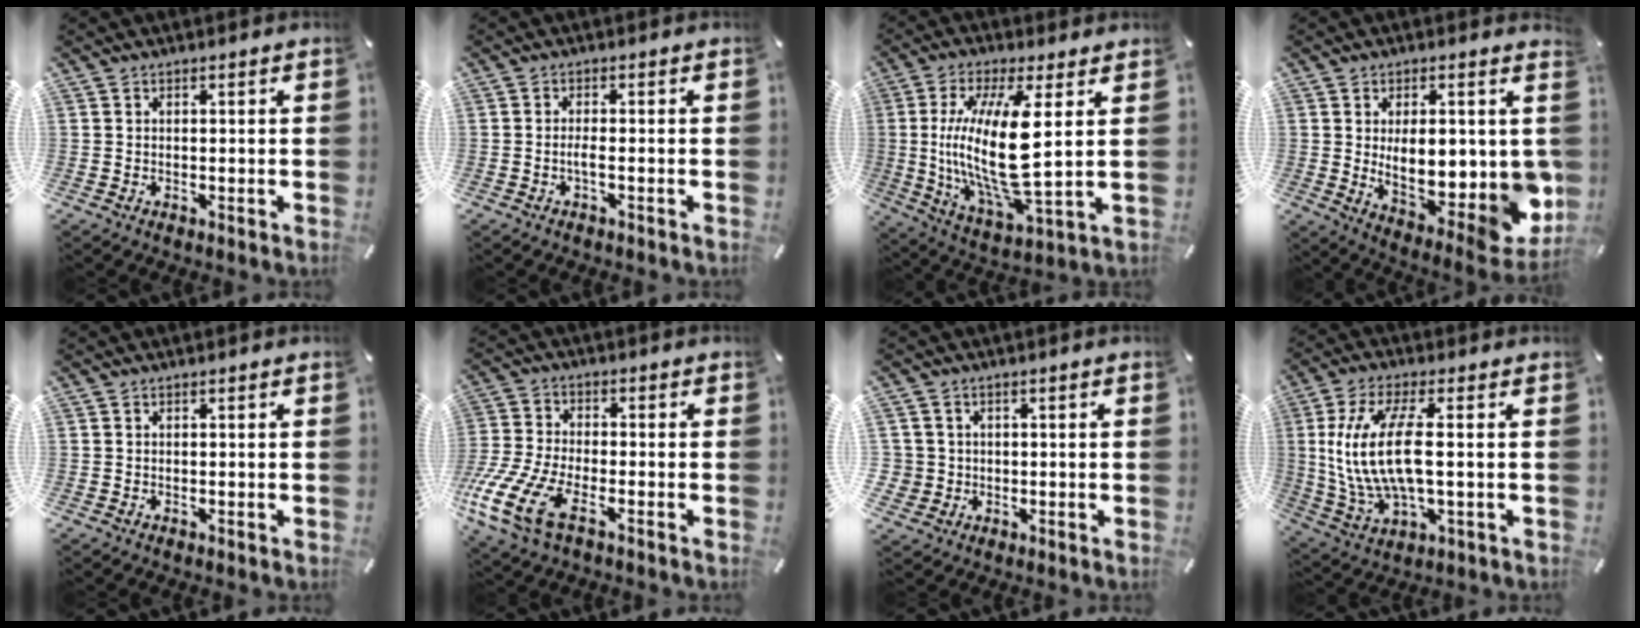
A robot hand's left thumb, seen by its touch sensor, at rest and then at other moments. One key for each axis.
{"total": 2.3, "fx": -0.9, "fy": 0.3, "fz": 2.1, "tx": -0.045, "ty": -0.003, "tz": -0.017}
{"total": 19.5, "fx": 2.4, "fy": 5.3, "fz": 18.6, "tx": -0.399, "ty": -0.031, "tz": 0.025}
{"total": 15.6, "fx": 1.7, "fy": 7.3, "fz": 13.7, "tx": -0.167, "ty": -0.043, "tz": 0.045}
{"total": 0.0}
{"total": 13.8, "fx": -6.9, "fy": 6.8, "fz": 9.9, "tx": -0.224, "ty": 0.017, "tz": -0.126}
{"total": 3.9, "fx": -0.3, "fy": 3.9, "fz": 0.1, "tx": -0.014, "ty": 0.008, "tz": -0.006}
{"total": 15.2, "fx": 1.2, "fy": 6.0, "fz": 13.9, "tx": -0.304, "ty": -0.015, "tz": 0.017}